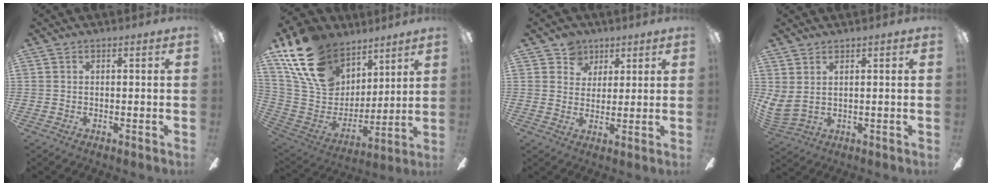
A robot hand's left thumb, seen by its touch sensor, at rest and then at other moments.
{"total": 22.2, "force": [13.4, 14.0, 10.8], "torque": [-0.229, -0.058, 0.251]}
{"total": 6.4, "force": [4.5, 4.5, 0.8], "torque": [-0.014, -0.015, 0.084]}
{"total": 3.7, "force": [2.4, 1.5, 2.4], "torque": [-0.064, -0.016, 0.044]}